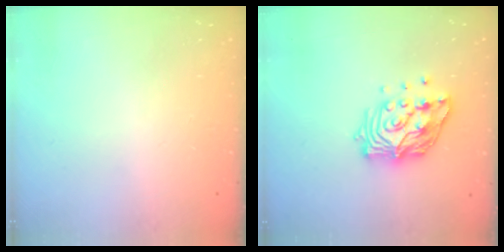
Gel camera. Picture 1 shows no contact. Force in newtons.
{"total": 15.1, "press": 15.0, "slide": 1.4}